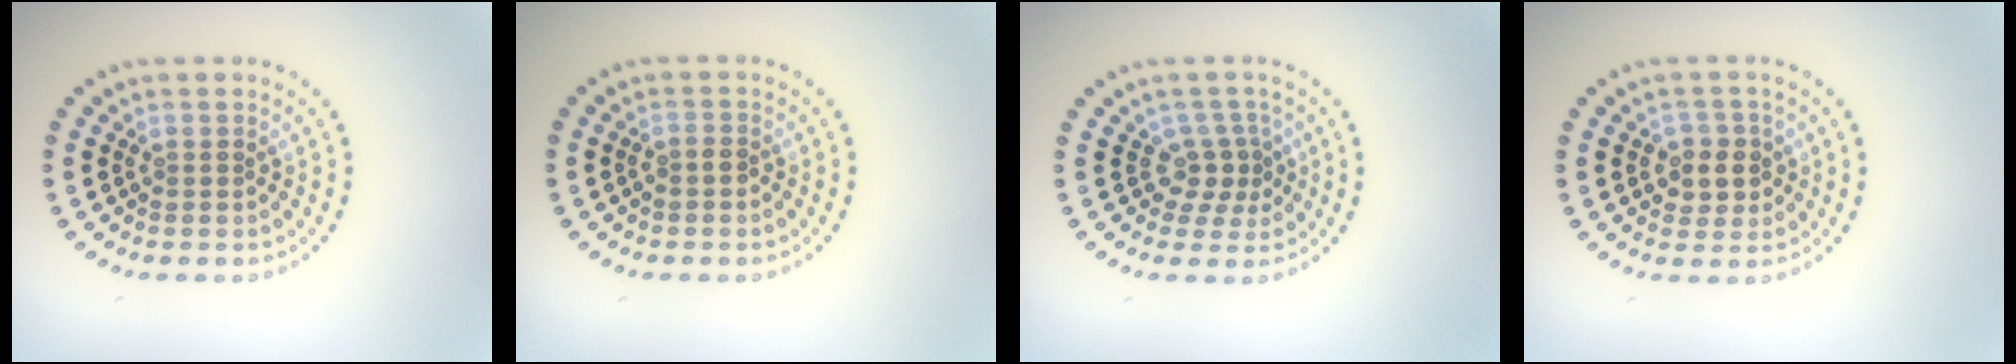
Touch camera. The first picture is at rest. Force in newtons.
{"total": 0.7, "press": 0.5, "slide": 0.5}
{"total": 2.5, "press": 1.7, "slide": 1.9}
{"total": 2.8, "press": 2.7, "slide": 0.8}